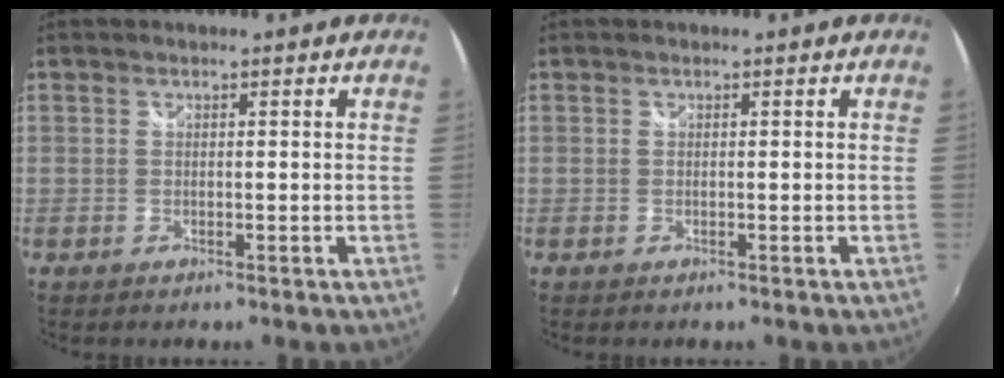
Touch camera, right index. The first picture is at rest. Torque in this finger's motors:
{"motor_torque": [0.00, 0.00, 0.03, 0.01]}